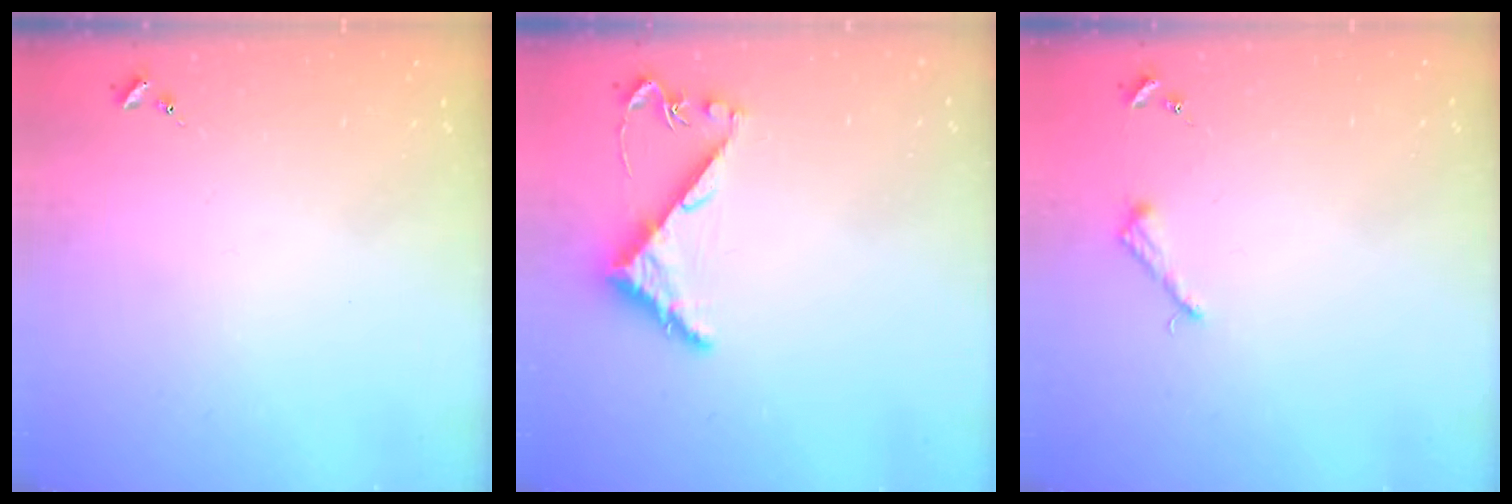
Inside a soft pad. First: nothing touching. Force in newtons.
{"total": 5.2, "press": 5.2, "slide": 0.4}
{"total": 4.2, "press": 4.1, "slide": 0.6}